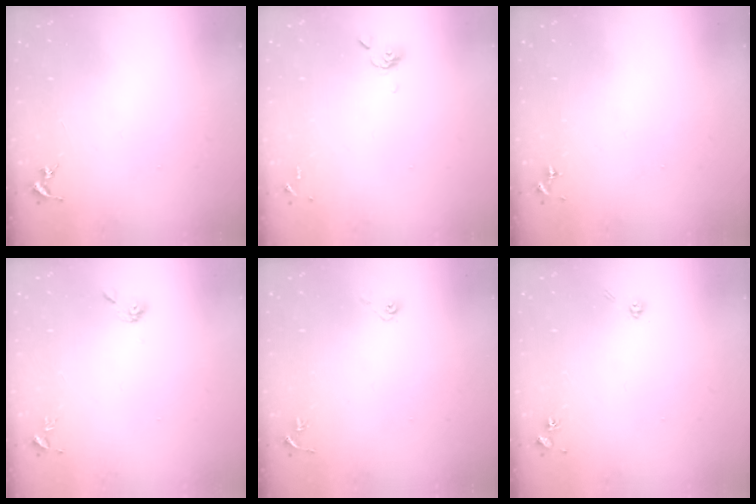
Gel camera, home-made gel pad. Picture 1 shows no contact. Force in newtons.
{"total": 5.6, "press": 5.5, "slide": 1.4}
{"total": 0.0}
{"total": 4.7, "press": 4.5, "slide": 1.3}
{"total": 3.6, "press": 2.9, "slide": 2.0}
{"total": 4.6, "press": 4.4, "slide": 1.2}